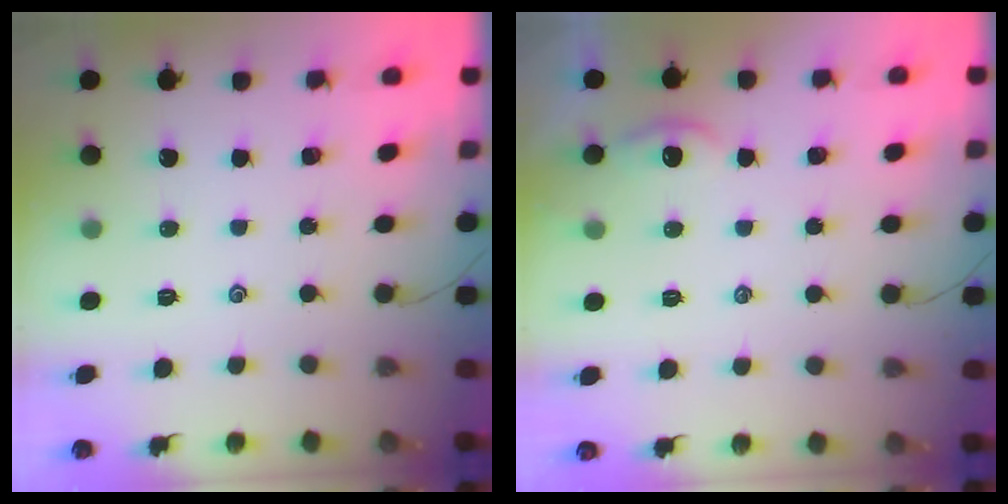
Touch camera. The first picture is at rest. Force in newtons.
{"total": 1.5, "press": 1.5, "slide": 0.2}